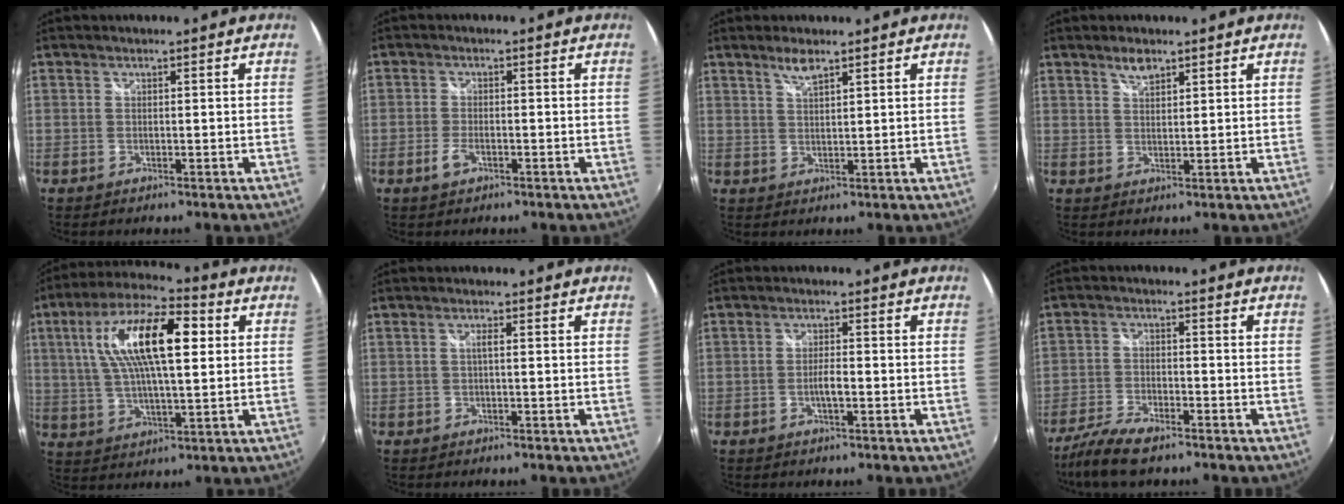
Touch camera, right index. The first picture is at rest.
{"total": 2.9, "force": [-1.6, 1.5, 2.0], "torque": [-0.048, -0.003, -0.031]}
{"total": 3.0, "force": [2.3, 0.4, 1.9], "torque": [-0.035, 0.002, 0.043]}
{"total": 3.0, "force": [2.3, 1.1, 1.6], "torque": [-0.025, 0.005, 0.041]}
{"total": 17.1, "force": [4.6, 5.6, 15.5], "torque": [-0.287, 0.026, 0.074]}
{"total": 1.1, "force": [-0.1, 0.0, 1.1], "torque": [-0.019, 0.003, -0.003]}
{"total": 2.5, "force": [-0.9, 0.4, 2.3], "torque": [-0.046, 0.001, -0.019]}
{"total": 8.4, "force": [-6.6, 2.3, 4.8], "torque": [-0.120, -0.017, -0.130]}